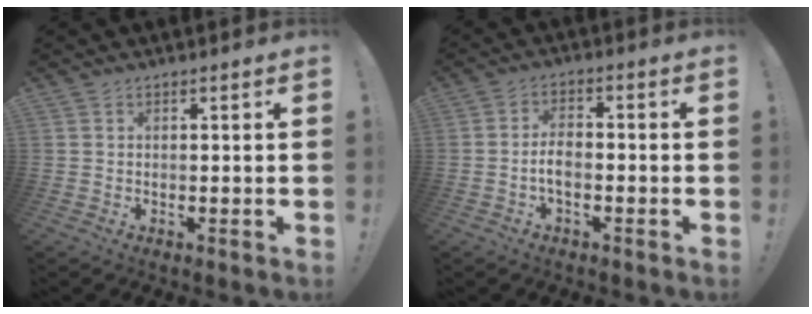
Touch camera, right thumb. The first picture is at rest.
{"total": 4.6, "force": [-1.3, 2.1, 3.9], "torque": [-0.071, 0.003, -0.023]}